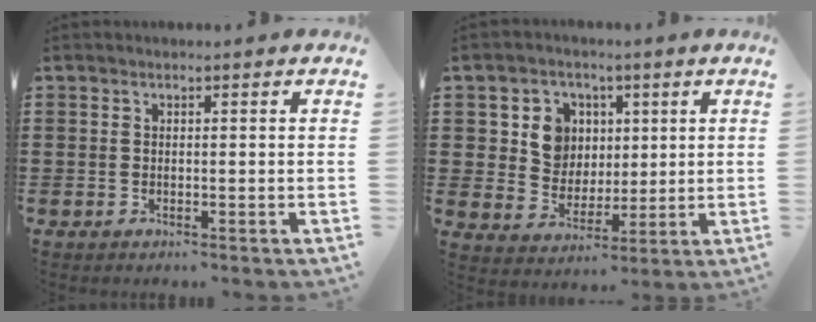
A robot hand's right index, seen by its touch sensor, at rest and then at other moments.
{"total": 7.5, "force": [2.2, 6.8, 2.4], "torque": [-0.066, 0.015, 0.038]}